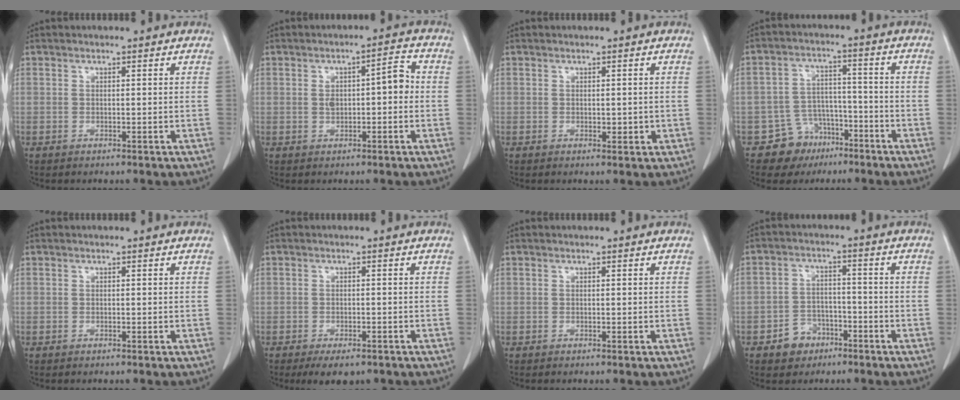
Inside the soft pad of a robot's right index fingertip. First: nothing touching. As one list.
[{"total": 5.2, "force": [0.1, 1.9, 4.8], "torque": [-0.079, 0.027, 0.003]}, {"total": 1.4, "force": [-0.1, 0.8, 1.1], "torque": [-0.012, -0.002, 0.002]}, {"total": 7.1, "force": [-4.4, 5.6, 0.6], "torque": [-0.002, 0.019, -0.065]}, {"total": 0.0}, {"total": 4.5, "force": [-3.3, 2.0, 2.4], "torque": [-0.031, -0.005, -0.045]}, {"total": 0.0}, {"total": 5.2, "force": [-3.4, 3.9, 0.6], "torque": [-0.003, 0.014, -0.053]}]